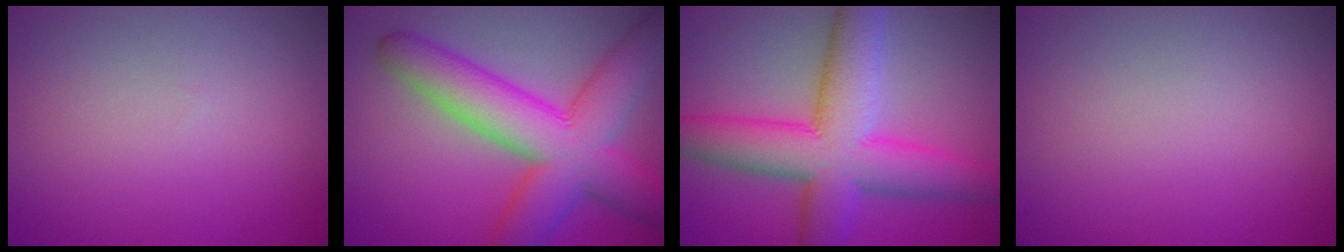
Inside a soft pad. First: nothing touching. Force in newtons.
{"total": 10.5, "press": 10.5, "slide": 0.2}
{"total": 9.8, "press": 9.8, "slide": 0.0}
{"total": 0.0}